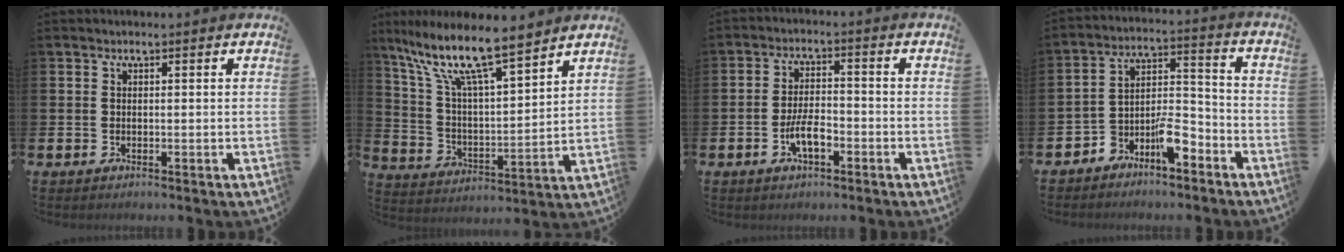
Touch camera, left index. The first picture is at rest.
{"total": 11.6, "force": [9.6, 1.9, 6.1], "torque": [-0.150, -0.056, 0.162]}
{"total": 4.5, "force": [-1.8, 1.9, 3.7], "torque": [-0.065, 0.003, -0.035]}
{"total": 6.8, "force": [-5.1, 2.1, 4.0], "torque": [-0.073, 0.000, -0.097]}